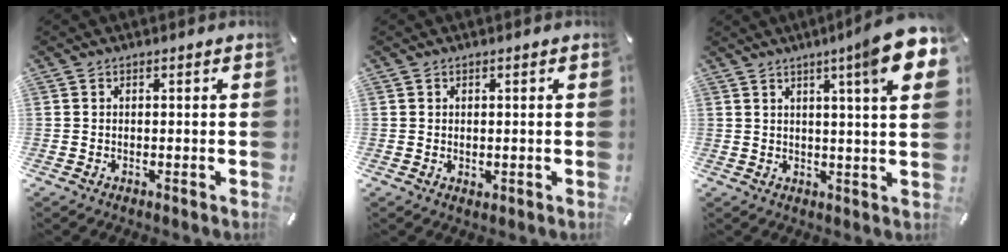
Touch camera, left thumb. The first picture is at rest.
{"total": 0.7, "force": [0.3, 0.7, 0.0], "torque": [0.001, 0.004, 0.004]}
{"total": 11.7, "force": [5.8, 0.5, 10.2], "torque": [-0.152, -0.031, 0.087]}